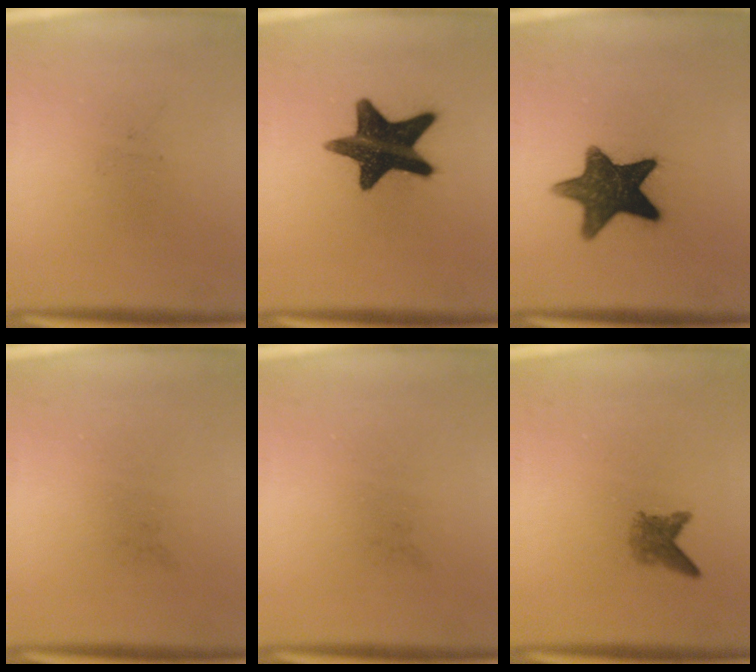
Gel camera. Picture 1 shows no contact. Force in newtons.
{"total": 16.2}
{"total": 12.7}
{"total": 0.0}
{"total": 0.0}
{"total": 2.3}